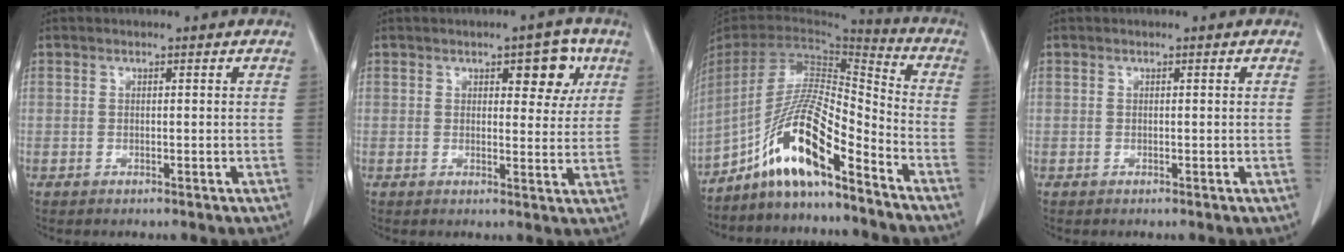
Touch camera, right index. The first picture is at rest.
{"total": 5.7, "force": [2.6, 2.4, 4.5], "torque": [-0.047, 0.005, 0.030]}
{"total": 13.7, "force": [-9.4, 1.6, 9.9], "torque": [-0.188, 0.005, -0.172]}
{"total": 0.0}